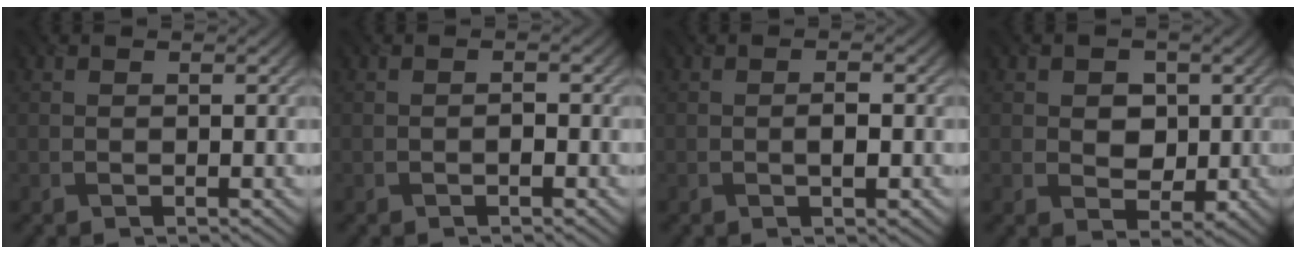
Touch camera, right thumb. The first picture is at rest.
{"total": 0.8, "force": [-0.4, 0.4, 0.6], "torque": [-0.008, 0.002, -0.007]}
{"total": 1.9, "force": [-0.4, 0.6, 1.7], "torque": [-0.029, 0.002, -0.007]}
{"total": 4.5, "force": [0.5, 3.8, 2.3], "torque": [-0.038, -0.005, 0.001]}